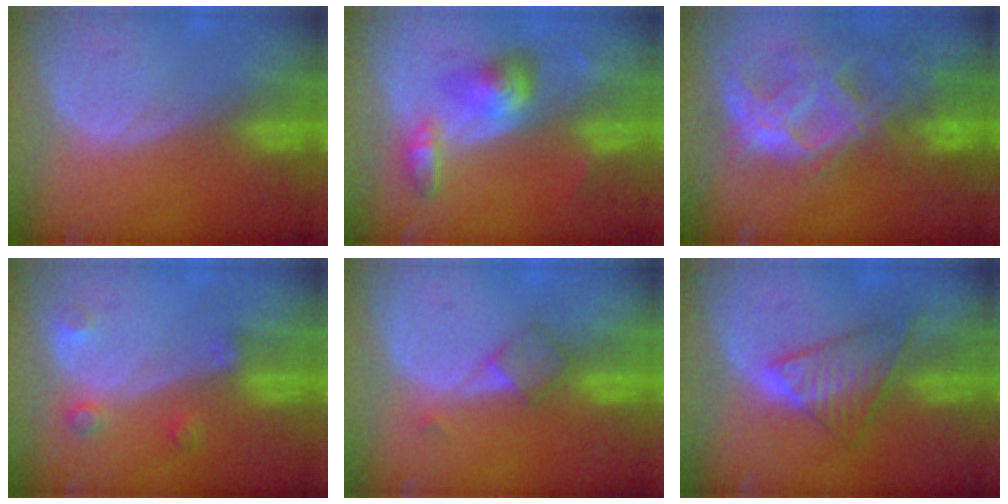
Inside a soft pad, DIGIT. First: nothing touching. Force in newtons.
{"total": 6.4, "press": 5.9, "slide": 2.5}
{"total": 11.1, "press": 9.4, "slide": 6.0}
{"total": 2.9, "press": 2.8, "slide": 0.8}
{"total": 3.2, "press": 3.0, "slide": 1.2}
{"total": 6.1, "press": 6.0, "slide": 1.2}